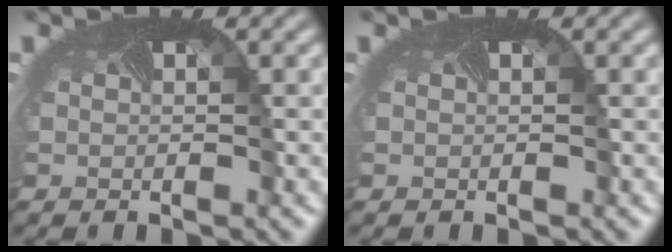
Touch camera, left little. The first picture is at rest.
{"total": 0.0}